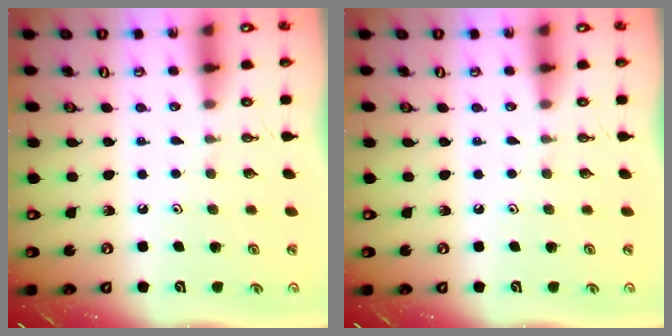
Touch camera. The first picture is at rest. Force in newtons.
{"total": 0.0}